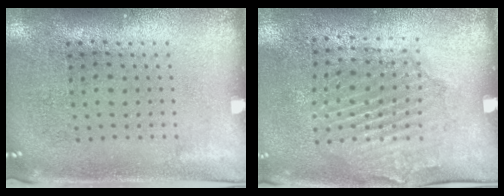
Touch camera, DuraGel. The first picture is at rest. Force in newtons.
{"total": 1.6, "press": 1.4, "slide": 0.8}